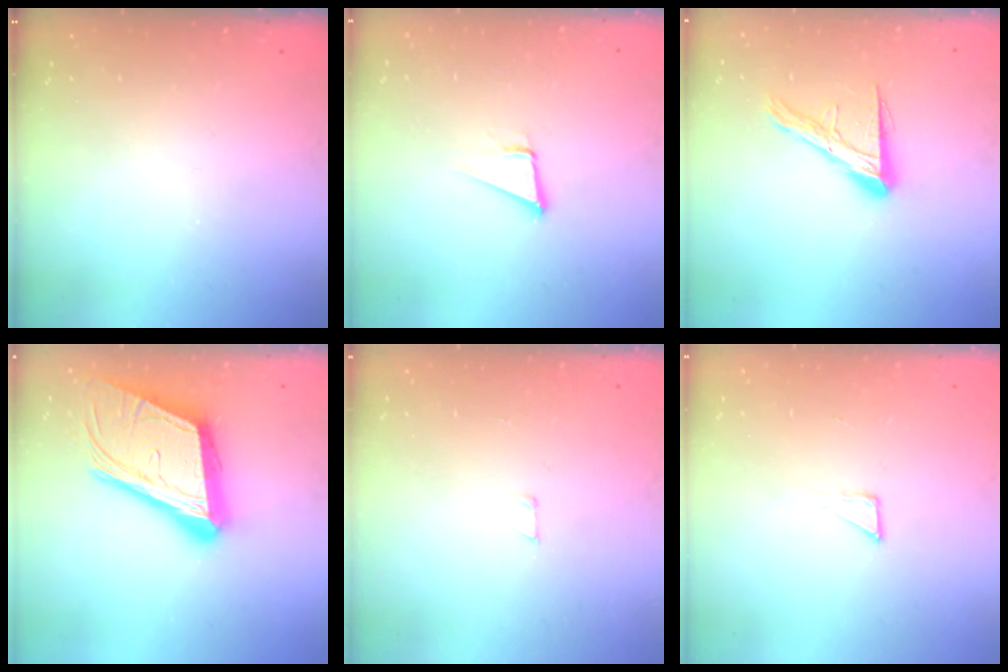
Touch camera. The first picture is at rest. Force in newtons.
{"total": 3.7, "press": 2.9, "slide": 2.2}
{"total": 12.0, "press": 12.0, "slide": 0.9}
{"total": 24.2, "press": 23.8, "slide": 4.4}
{"total": 2.9, "press": 2.9, "slide": 0.2}
{"total": 3.7, "press": 3.7, "slide": 0.4}